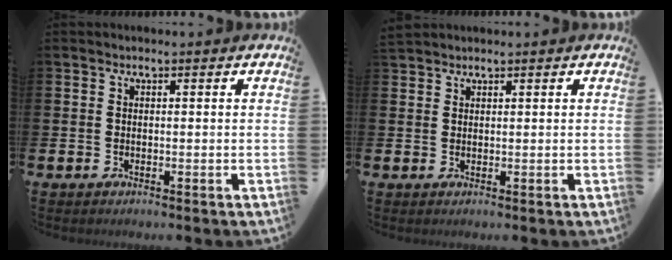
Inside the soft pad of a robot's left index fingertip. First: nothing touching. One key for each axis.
{"total": 1.3, "fx": 1.3, "fy": 0.3, "fz": -0.1, "tx": 0.007, "ty": -0.001, "tz": 0.024}